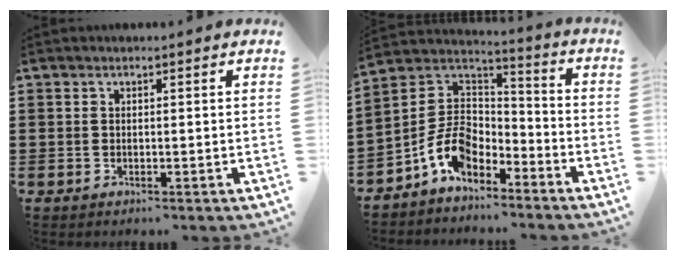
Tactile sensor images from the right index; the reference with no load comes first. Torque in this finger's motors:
{"motor_torque": [2.14, 0.00, 0.51, 0.03]}